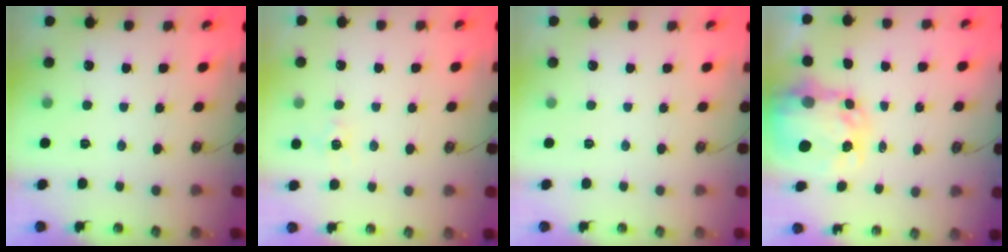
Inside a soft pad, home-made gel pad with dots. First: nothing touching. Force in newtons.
{"total": 5.5, "press": 5.5, "slide": 0.5}
{"total": 0.0}
{"total": 6.5, "press": 6.5, "slide": 0.7}